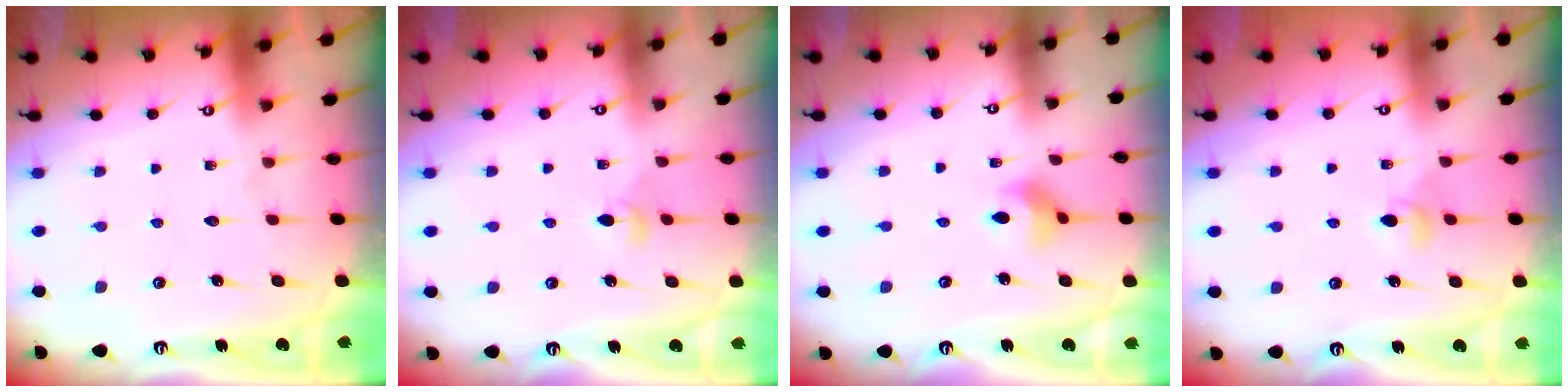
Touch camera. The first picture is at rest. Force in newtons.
{"total": 3.3, "press": 3.2, "slide": 0.8}
{"total": 4.5, "press": 4.5, "slide": 0.7}
{"total": 4.3, "press": 4.3, "slide": 0.7}